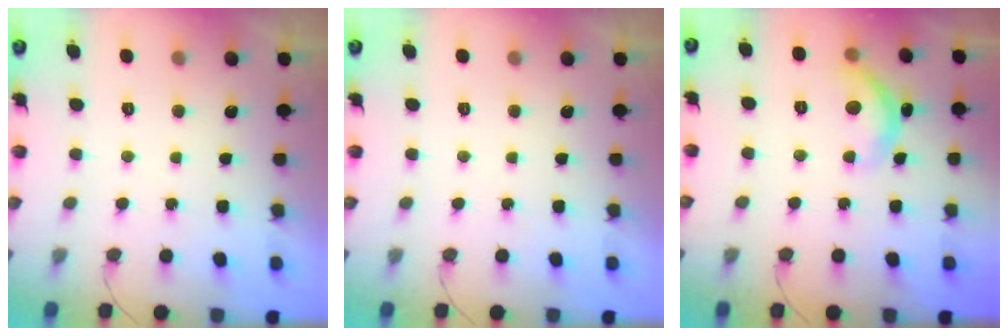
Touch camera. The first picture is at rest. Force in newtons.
{"total": 0.0}
{"total": 11.2, "press": 11.2, "slide": 0.5}